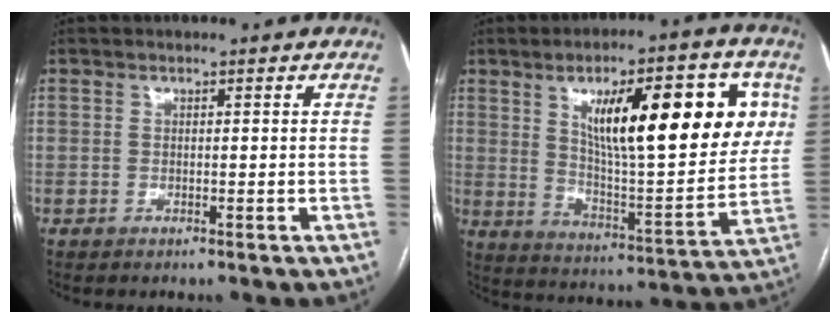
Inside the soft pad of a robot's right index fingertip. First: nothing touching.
{"total": 21.9, "force": [7.2, 5.9, 19.9], "torque": [-0.292, 0.015, 0.113]}